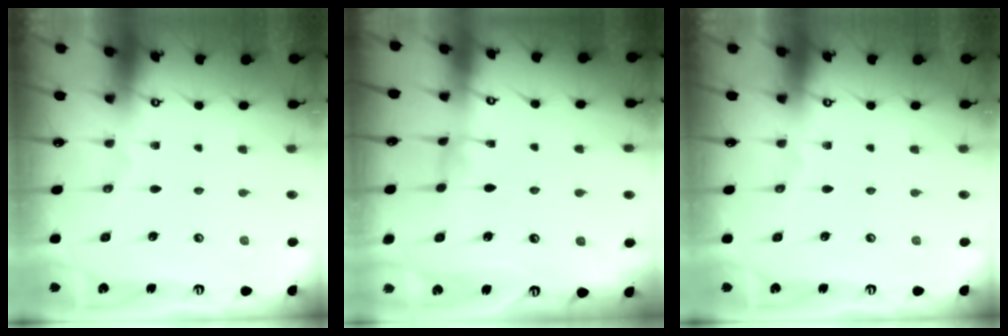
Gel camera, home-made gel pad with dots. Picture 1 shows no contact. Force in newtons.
{"total": 0.7, "press": 0.4, "slide": 0.6}
{"total": 0.0}